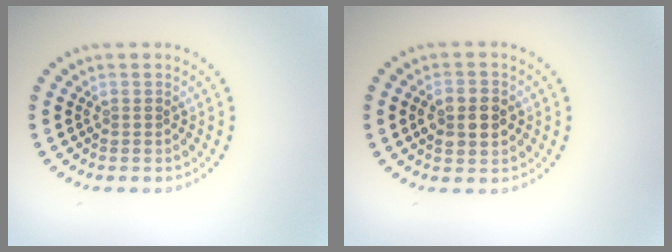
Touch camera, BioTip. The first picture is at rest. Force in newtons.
{"total": 3.8, "press": 3.8, "slide": 0.2}